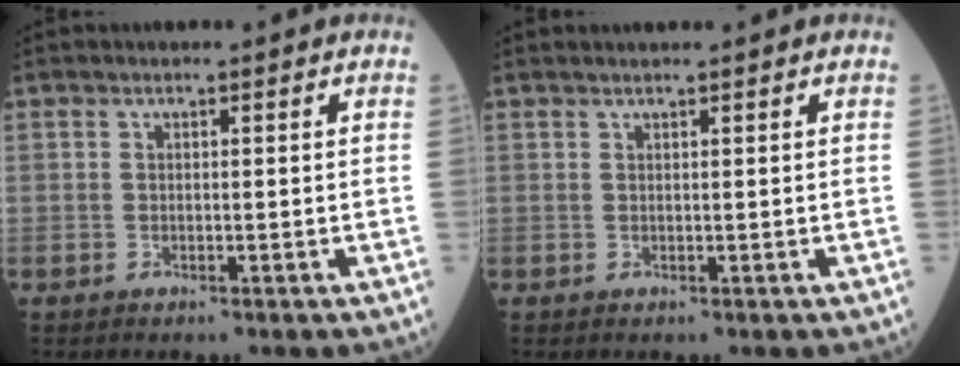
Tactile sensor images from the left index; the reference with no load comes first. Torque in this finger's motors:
{"motor_torque": [0.05, -0.10, 0.09, 0.02]}